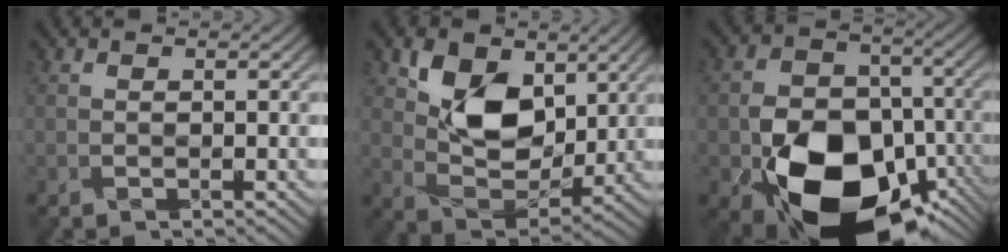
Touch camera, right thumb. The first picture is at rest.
{"total": 8.1, "force": [3.9, 5.4, 4.6], "torque": [-0.094, -0.018, 0.075]}
{"total": 15.2, "force": [-7.0, 10.3, 8.7], "torque": [-0.153, -0.041, -0.112]}